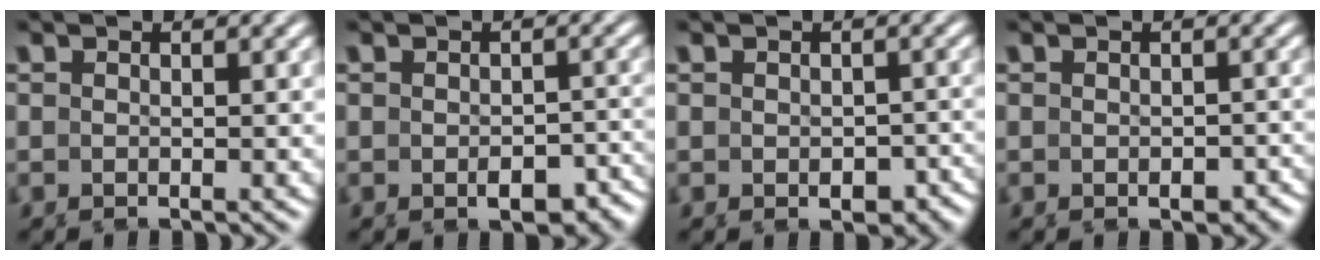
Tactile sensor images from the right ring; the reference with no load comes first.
{"total": 3.2, "force": [-2.3, 1.4, 1.7], "torque": [-0.016, -0.008, -0.033]}
{"total": 2.3, "force": [-1.7, 1.3, 0.9], "torque": [-0.008, -0.015, -0.020]}
{"total": 1.5, "force": [-1.2, 0.8, 0.5], "torque": [-0.004, -0.005, -0.016]}